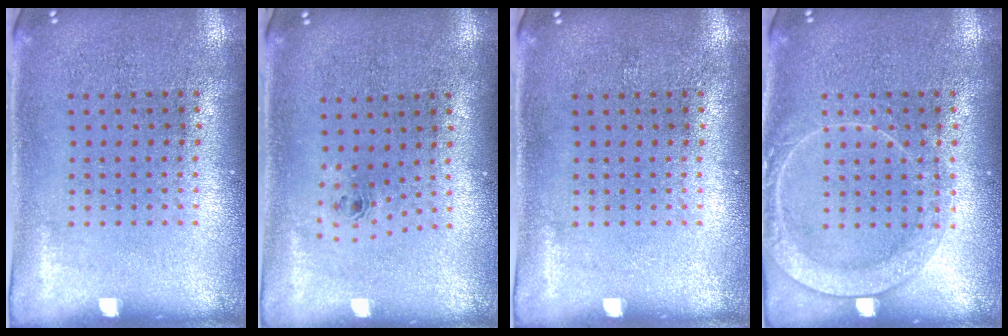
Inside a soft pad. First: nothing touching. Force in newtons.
{"total": 0.7, "press": 0.3, "slide": 0.6}
{"total": 0.0}
{"total": 2.3, "press": 2.3, "slide": 0.3}